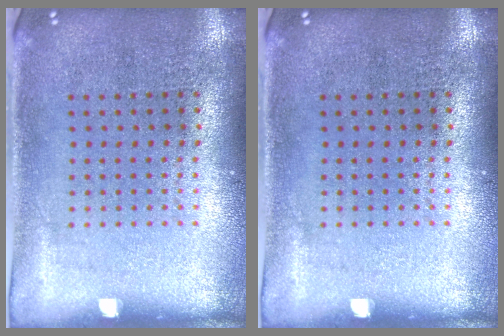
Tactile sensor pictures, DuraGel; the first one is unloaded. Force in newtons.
{"total": 0.0}